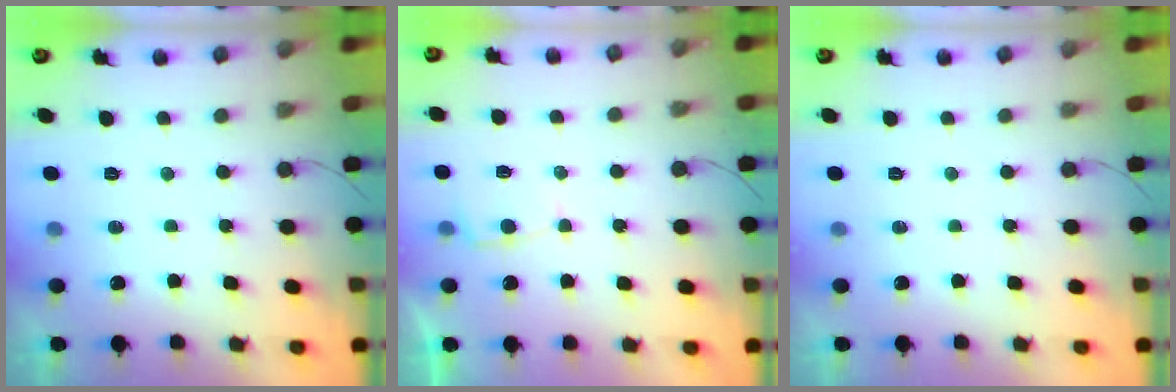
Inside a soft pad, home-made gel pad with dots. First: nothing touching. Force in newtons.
{"total": 3.9, "press": 3.9, "slide": 0.4}
{"total": 0.0}